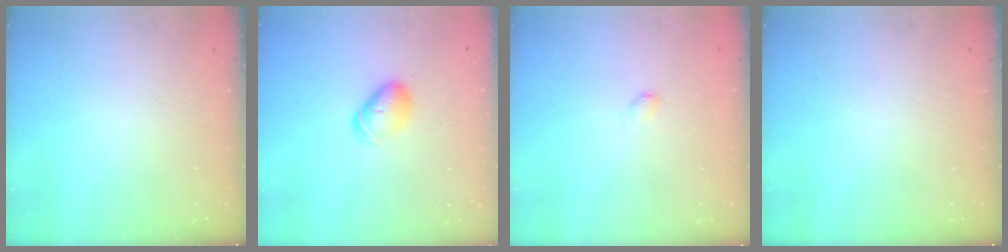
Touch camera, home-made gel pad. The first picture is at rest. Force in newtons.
{"total": 7.5, "press": 7.4, "slide": 0.7}
{"total": 2.7, "press": 2.7, "slide": 0.4}
{"total": 0.0}